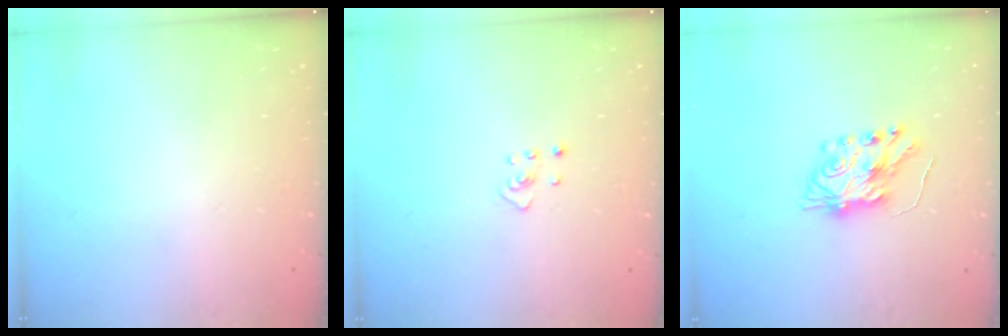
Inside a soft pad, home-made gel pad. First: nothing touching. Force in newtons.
{"total": 2.4, "press": 2.3, "slide": 0.4}
{"total": 7.3, "press": 7.3, "slide": 0.5}